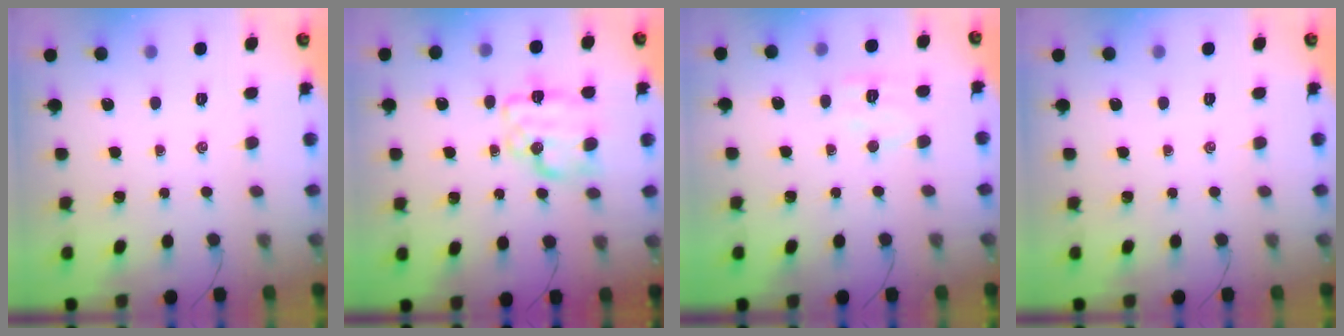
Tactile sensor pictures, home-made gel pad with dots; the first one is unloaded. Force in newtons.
{"total": 12.0, "press": 12.0, "slide": 0.4}
{"total": 5.8, "press": 5.7, "slide": 1.1}
{"total": 0.0}